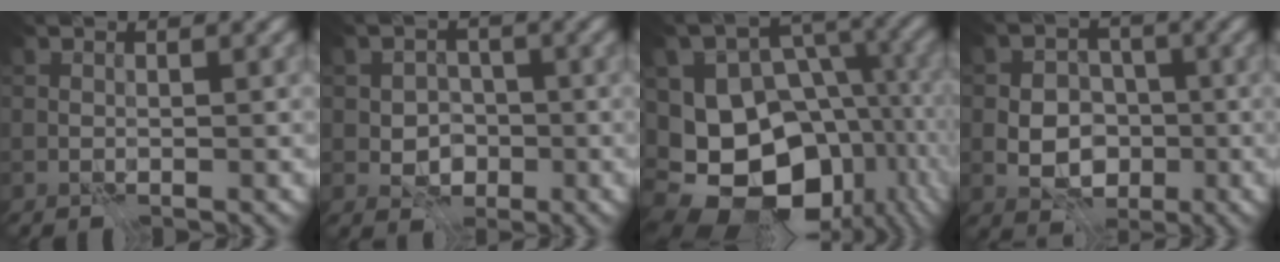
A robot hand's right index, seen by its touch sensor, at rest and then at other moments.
{"total": 3.6, "force": [-1.3, 2.7, 2.1], "torque": [-0.024, -0.001, -0.030]}
{"total": 14.8, "force": [-4.5, 10.3, 9.5], "torque": [-0.156, -0.023, -0.070]}
{"total": 6.0, "force": [-1.8, 4.5, 3.6], "torque": [-0.044, 0.001, -0.046]}